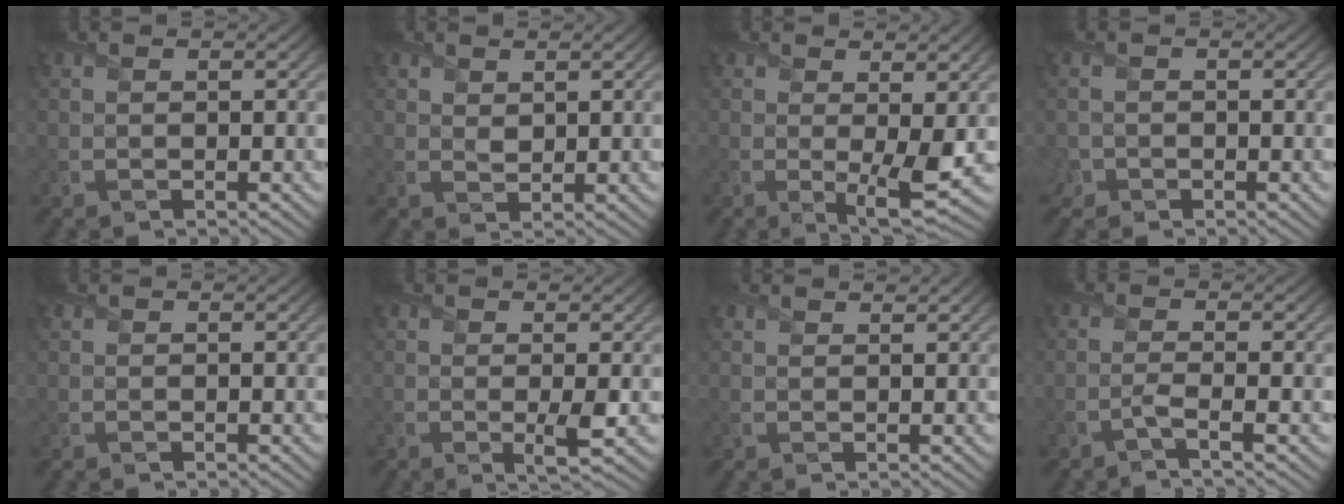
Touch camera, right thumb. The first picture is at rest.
{"total": 1.6, "force": [1.0, 1.0, 0.7], "torque": [-0.019, -0.004, 0.023]}
{"total": 4.3, "force": [0.0, 0.9, 4.2], "torque": [-0.078, -0.014, 0.003]}
{"total": 2.0, "force": [-1.2, 1.5, 0.5], "torque": [-0.015, -0.009, -0.029]}
{"total": 0.0}
{"total": 2.2, "force": [-0.1, 0.2, 2.2], "torque": [-0.042, -0.005, -0.003]}
{"total": 0.9, "force": [0.9, 0.2, 0.2], "torque": [-0.012, -0.003, 0.016]}
{"total": 1.9, "force": [-1.1, 0.1, 1.6], "torque": [-0.028, 0.006, -0.033]}